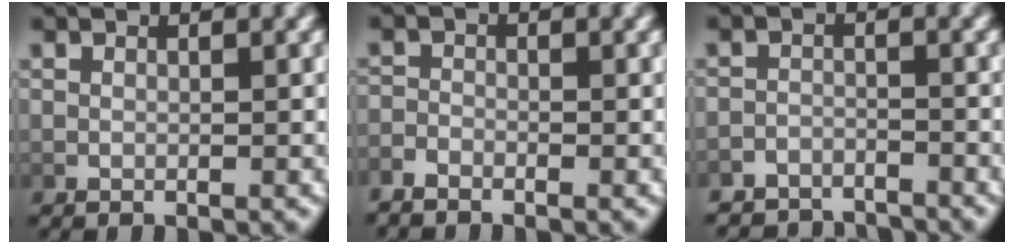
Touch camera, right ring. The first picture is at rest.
{"total": 1.6, "force": [-1.6, 0.4, 0.1], "torque": [-0.004, -0.009, -0.030]}
{"total": 5.2, "force": [-5.0, 1.2, 0.1], "torque": [0.008, -0.018, -0.083]}